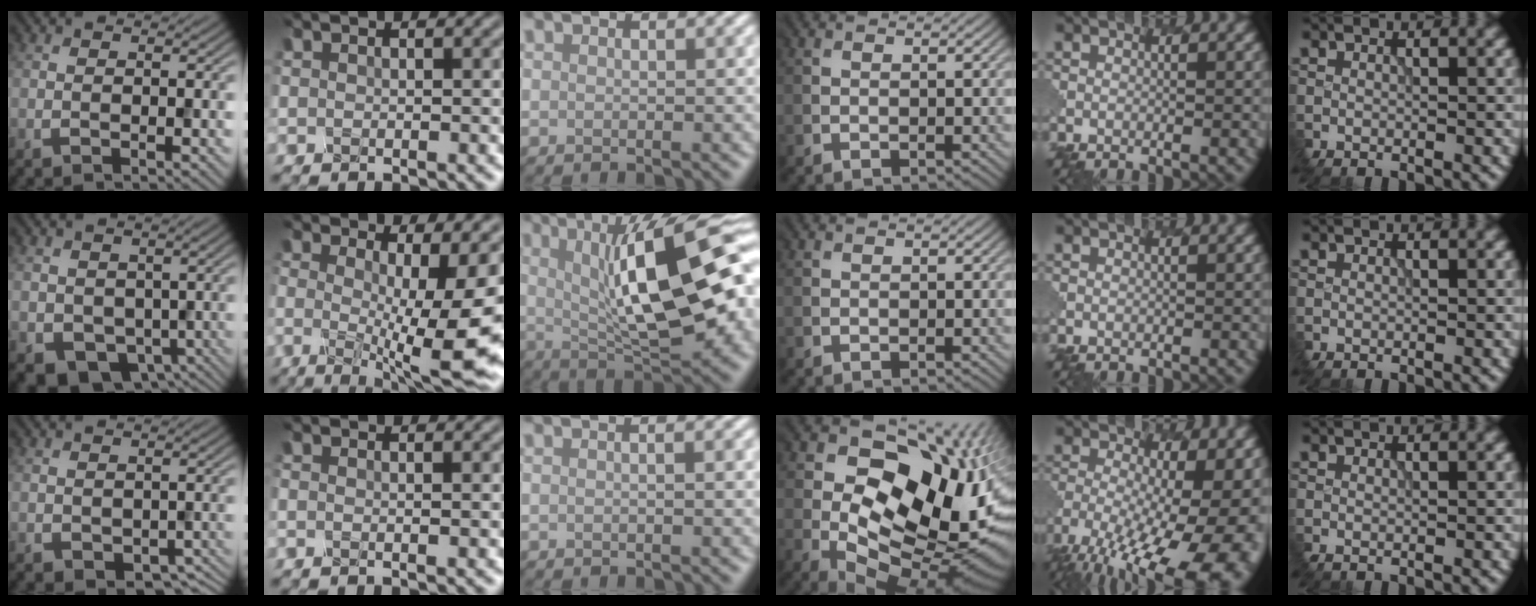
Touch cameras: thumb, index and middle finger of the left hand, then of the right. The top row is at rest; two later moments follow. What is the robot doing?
{"motion": "disassemble", "object": "battery cover"}